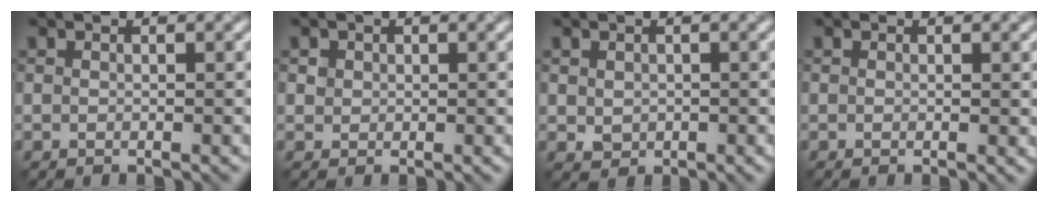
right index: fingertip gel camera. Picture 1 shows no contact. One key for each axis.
{"total": 0.7, "fx": 0.2, "fy": 0.7, "fz": 0.0, "tx": 0.002, "ty": -0.007, "tz": 0.006}
{"total": 1.2, "fx": 0.0, "fy": 1.1, "fz": 0.6, "tx": -0.008, "ty": -0.006, "tz": 0.005}
{"total": 0.6, "fx": 0.1, "fy": 0.1, "fz": 0.6, "tx": -0.007, "ty": -0.002, "tz": 0.002}